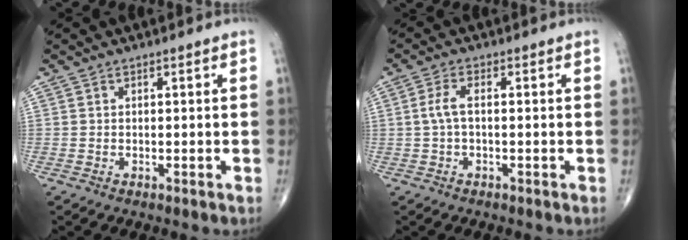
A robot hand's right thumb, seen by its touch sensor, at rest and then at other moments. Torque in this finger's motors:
{"motor_torque": [-0.49, 0.45, 0.07, 0.05, 0.09]}